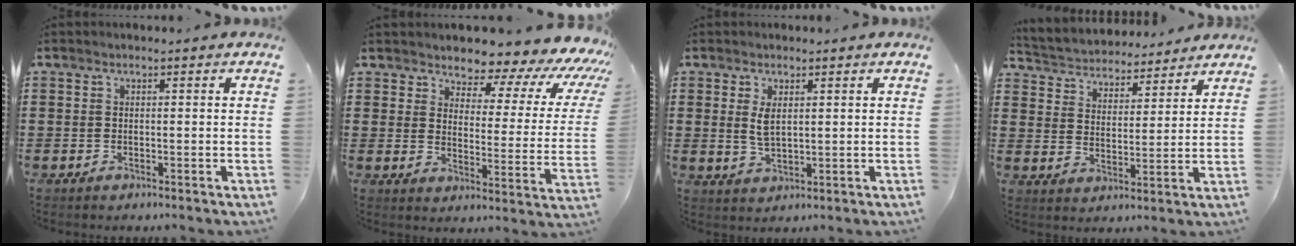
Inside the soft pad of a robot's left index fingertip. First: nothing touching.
{"total": 5.0, "force": [4.4, 2.0, 1.4], "torque": [-0.040, -0.037, 0.068]}
{"total": 3.2, "force": [1.1, 1.6, 2.5], "torque": [-0.056, 0.005, 0.018]}
{"total": 3.9, "force": [3.9, 0.5, -0.4], "torque": [-0.016, -0.030, 0.064]}